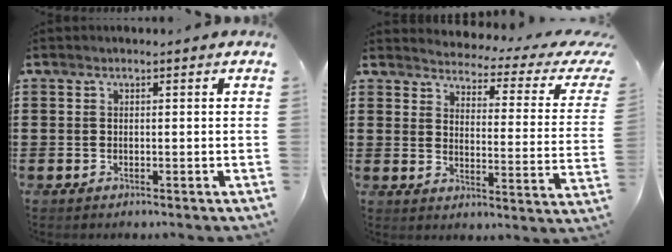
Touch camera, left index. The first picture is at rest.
{"total": 2.8, "force": [2.6, 0.0, 1.2], "torque": [-0.035, -0.031, 0.033]}